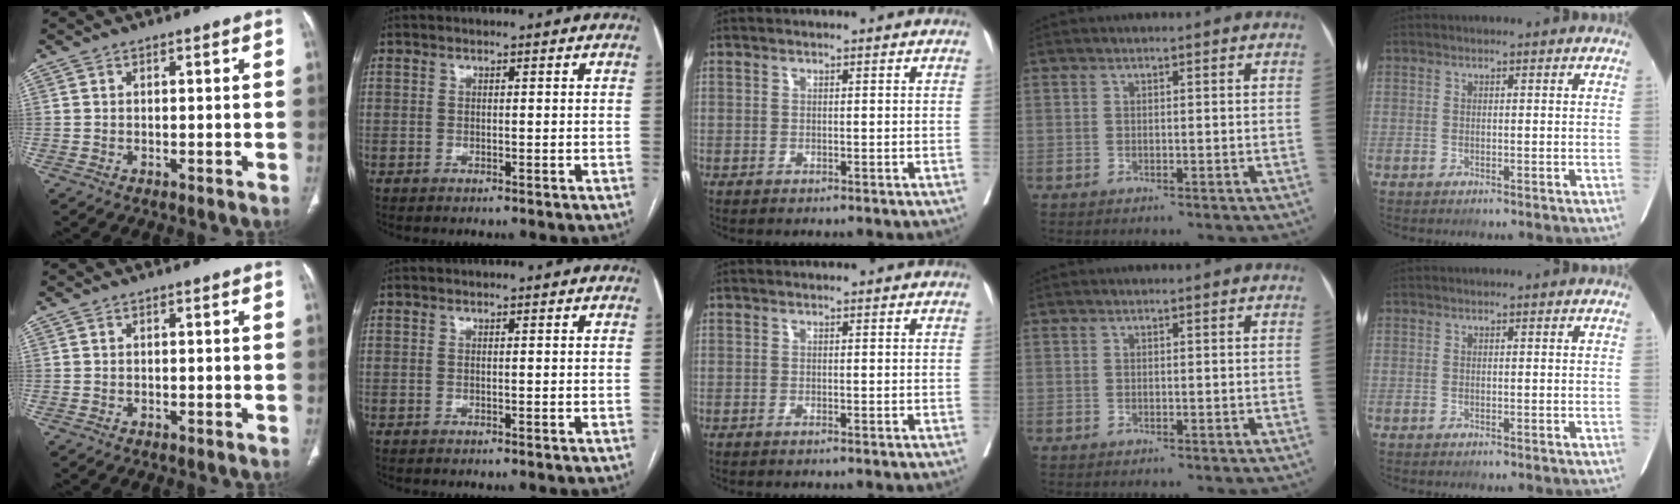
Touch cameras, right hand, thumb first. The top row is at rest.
{}